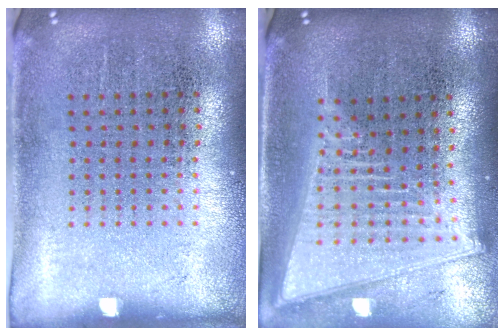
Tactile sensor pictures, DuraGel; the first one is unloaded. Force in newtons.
{"total": 2.2, "press": 1.8, "slide": 1.2}